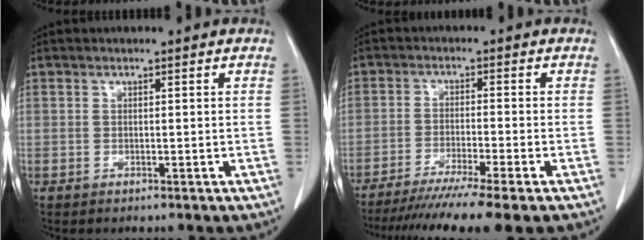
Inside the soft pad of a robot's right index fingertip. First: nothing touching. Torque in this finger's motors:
{"motor_torque": [1.10, -1.04, 0.71, 0.17]}